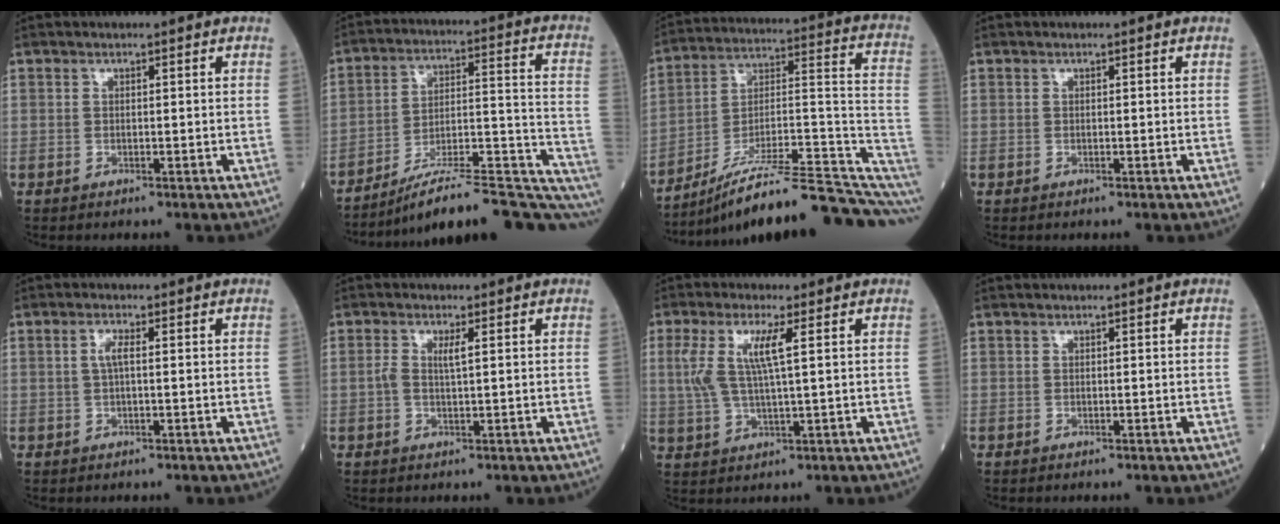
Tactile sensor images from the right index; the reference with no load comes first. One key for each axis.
{"total": 24.9, "fx": -22.2, "fy": 2.0, "fz": 11.0, "tx": -0.081, "ty": 0.028, "tz": -0.318}
{"total": 21.2, "fx": -15.7, "fy": 2.3, "fz": 14.1, "tx": -0.153, "ty": 0.045, "tz": -0.243}
{"total": 0.0}
{"total": 1.9, "fx": 0.2, "fy": 0.3, "fz": 1.9, "tx": -0.042, "ty": 0.002, "tz": 0.004}
{"total": 2.3, "fx": 0.4, "fy": 0.3, "fz": 2.2, "tx": -0.052, "ty": 0.005, "tz": 0.008}
{"total": 6.7, "fx": 1.8, "fy": 0.7, "fz": 6.4, "tx": -0.152, "ty": 0.009, "tz": 0.039}
{"total": 0.0}